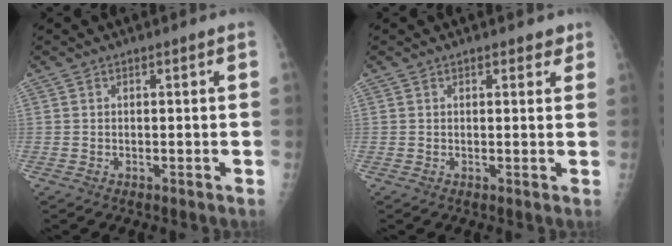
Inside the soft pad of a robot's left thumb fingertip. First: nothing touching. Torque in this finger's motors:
{"motor_torque": [-0.20, -0.05, -0.40, -0.17, -0.03]}